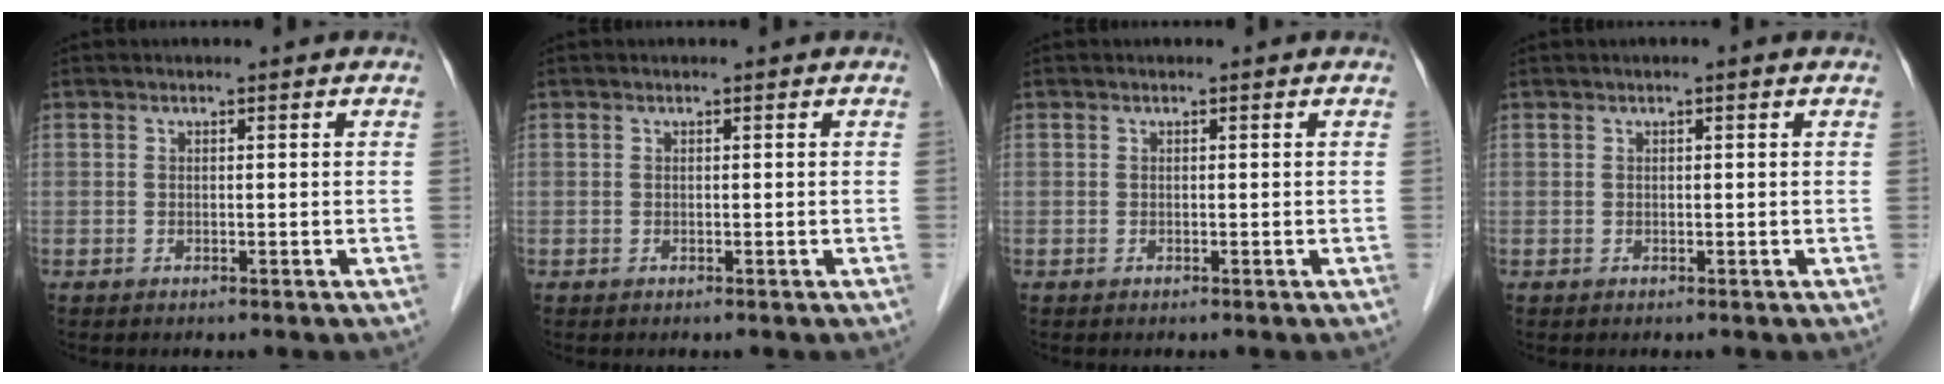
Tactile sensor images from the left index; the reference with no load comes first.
{"total": 0.0}
{"total": 0.0}
{"total": 0.5, "force": [0.2, 0.0, 0.5], "torque": [-0.010, 0.003, 0.003]}